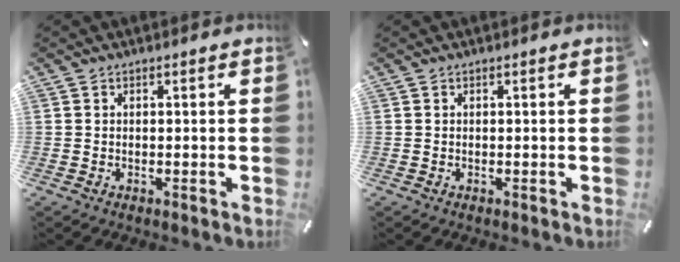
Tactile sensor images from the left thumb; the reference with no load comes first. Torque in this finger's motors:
{"motor_torque": [-0.12, -0.07, -0.05, -0.01, -0.02]}